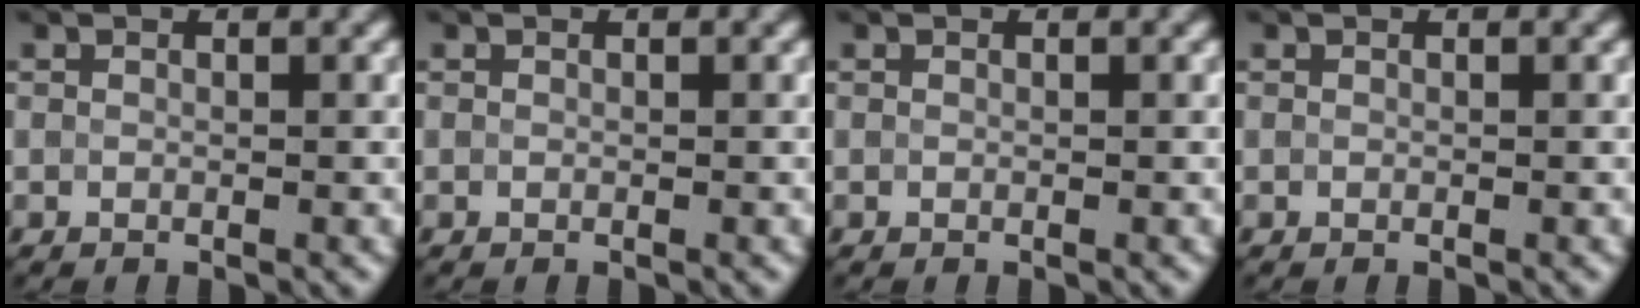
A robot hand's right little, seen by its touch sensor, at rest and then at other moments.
{"total": 0.0}
{"total": 0.0}
{"total": 0.0}